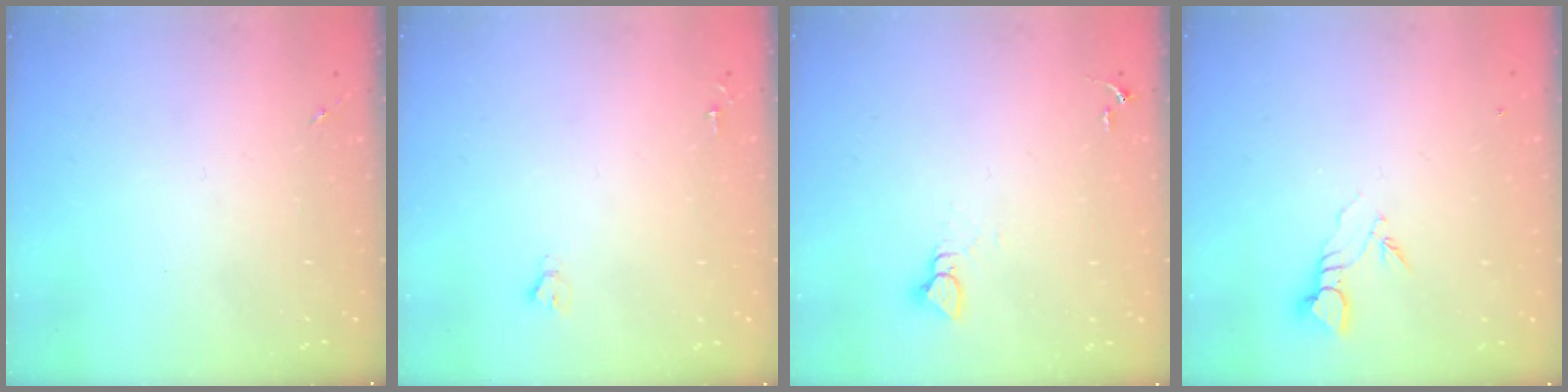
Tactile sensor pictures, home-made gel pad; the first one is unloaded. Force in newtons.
{"total": 1.9, "press": 1.9, "slide": 0.2}
{"total": 3.9, "press": 3.8, "slide": 0.3}
{"total": 3.5, "press": 3.5, "slide": 0.2}